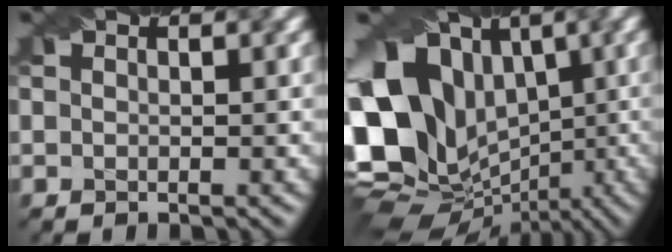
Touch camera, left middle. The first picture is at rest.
{"total": 16.2, "force": [1.6, 12.7, 10.0], "torque": [-0.191, 0.008, 0.050]}